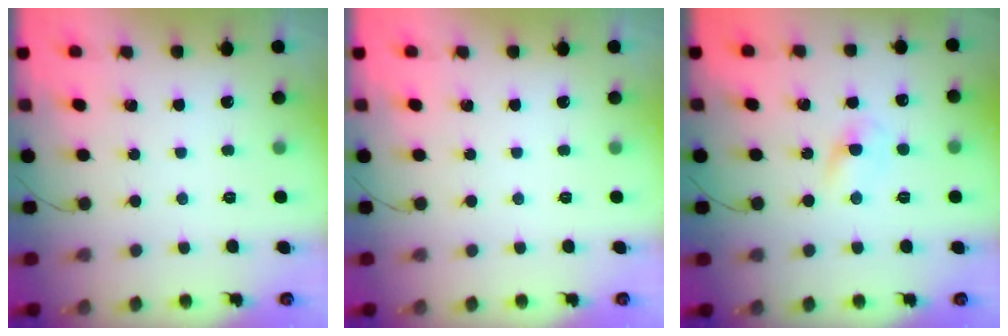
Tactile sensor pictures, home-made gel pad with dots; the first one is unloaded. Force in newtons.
{"total": 0.0}
{"total": 2.4, "press": 2.2, "slide": 1.0}